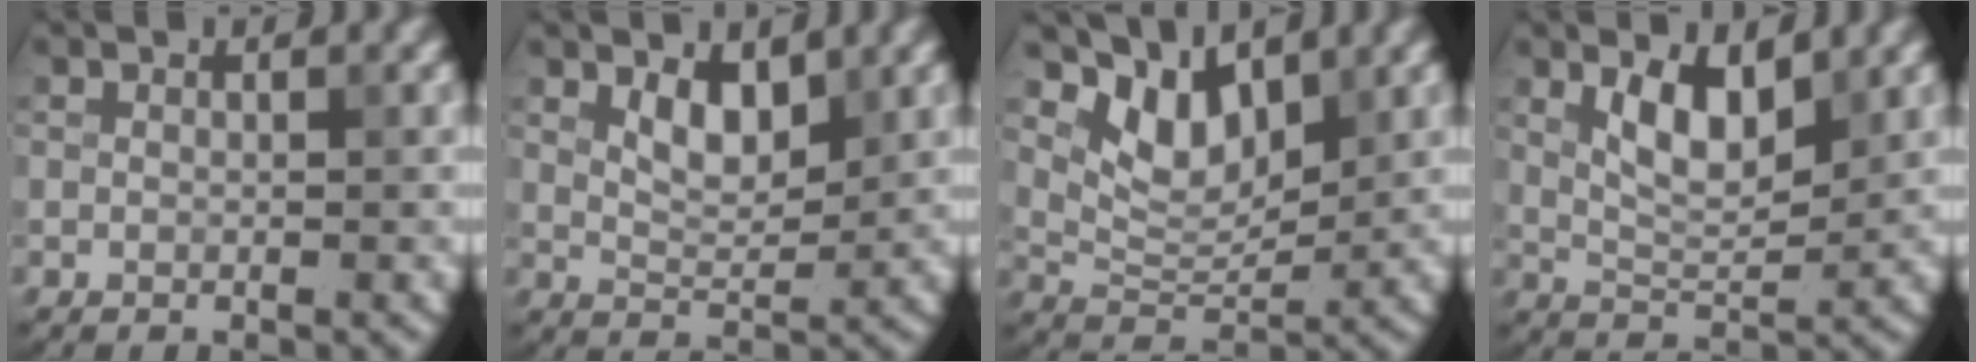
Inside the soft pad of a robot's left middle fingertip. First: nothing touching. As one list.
[{"total": 2.7, "force": [1.5, 1.2, 1.9], "torque": [-0.036, -0.007, 0.029]}, {"total": 4.8, "force": [3.3, 2.3, 2.6], "torque": [-0.057, -0.010, 0.059]}, {"total": 4.1, "force": [1.9, 1.6, 3.3], "torque": [-0.065, -0.003, 0.036]}]